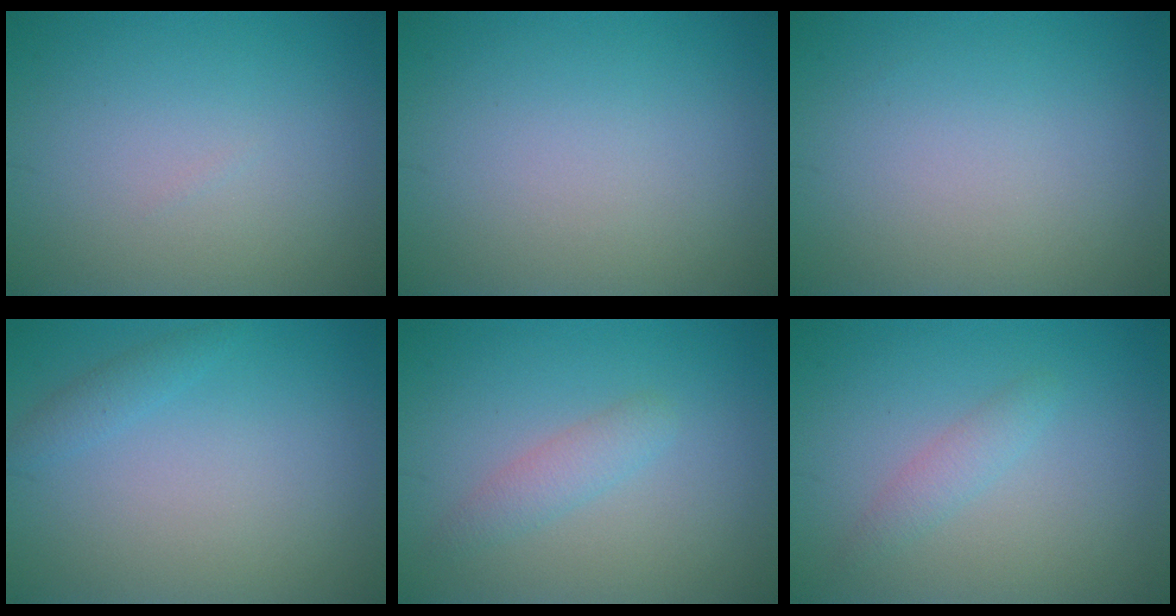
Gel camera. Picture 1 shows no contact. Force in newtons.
{"total": 0.0}
{"total": 0.0}
{"total": 1.2, "press": 1.2, "slide": 0.1}
{"total": 1.9, "press": 1.9, "slide": 0.0}
{"total": 1.6, "press": 1.6, "slide": 0.2}